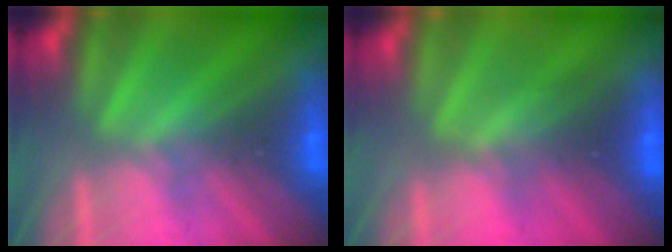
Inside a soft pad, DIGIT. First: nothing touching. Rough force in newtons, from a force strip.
{"total": 2.7}